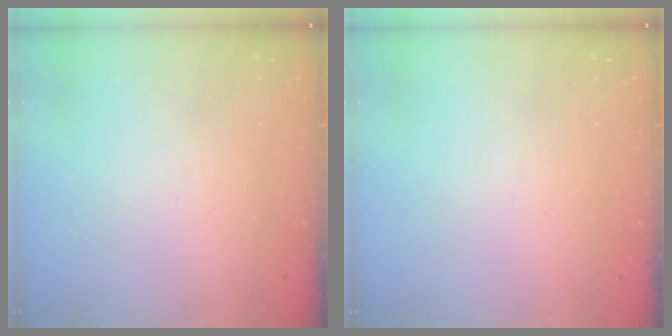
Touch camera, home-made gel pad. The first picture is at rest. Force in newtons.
{"total": 0.0}